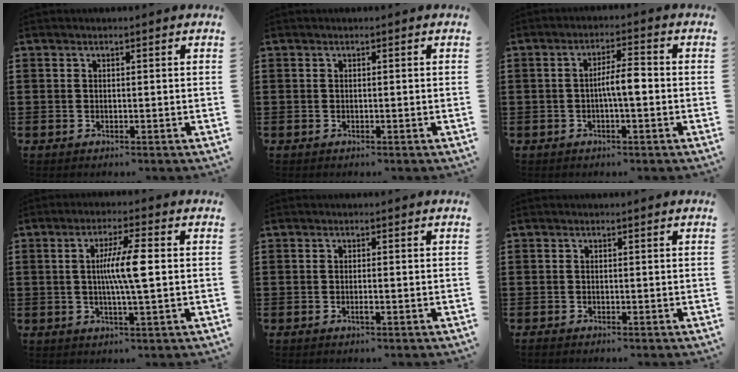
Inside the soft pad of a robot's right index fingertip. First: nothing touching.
{"total": 0.0}
{"total": 4.6, "force": [-0.6, 0.9, 4.4], "torque": [-0.079, 0.006, -0.013]}
{"total": 7.0, "force": [0.3, 0.4, 7.0], "torque": [-0.126, -0.005, 0.000]}
{"total": 1.1, "force": [-0.4, 0.0, 1.0], "torque": [-0.017, -0.005, -0.006]}
{"total": 0.5, "force": [-0.5, 0.1, 0.0], "torque": [-0.001, -0.001, -0.012]}